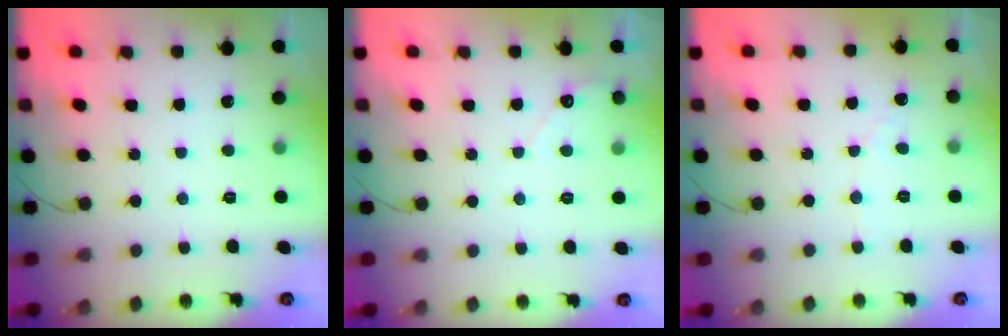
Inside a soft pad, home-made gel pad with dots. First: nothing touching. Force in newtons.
{"total": 2.6, "press": 2.6, "slide": 0.2}
{"total": 3.0, "press": 3.0, "slide": 0.2}